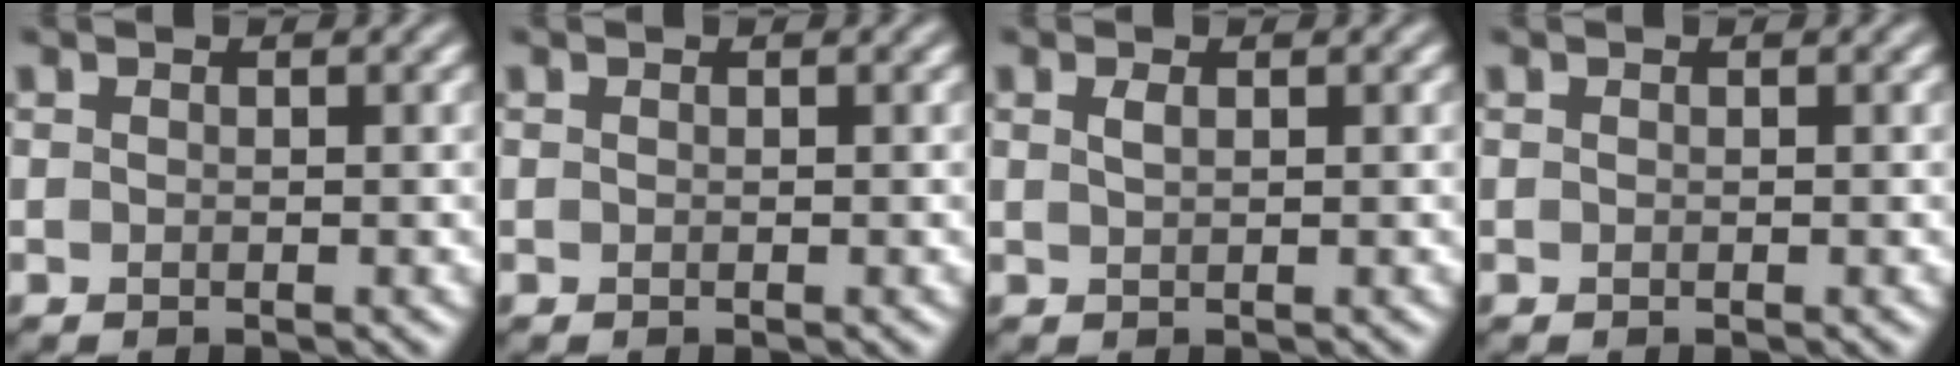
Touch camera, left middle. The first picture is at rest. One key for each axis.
{"total": 0.0}
{"total": 0.8, "fx": 0.4, "fy": 0.3, "fz": 0.6, "tx": -0.013, "ty": 0.003, "tz": 0.008}
{"total": 0.0}